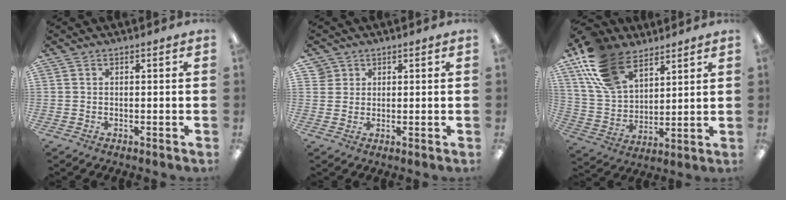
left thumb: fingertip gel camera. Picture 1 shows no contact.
{"total": 2.8, "force": [1.6, 2.3, 0.1], "torque": [-0.002, 0.001, 0.029]}
{"total": 17.6, "force": [11.5, 9.8, 8.9], "torque": [-0.198, -0.038, 0.220]}